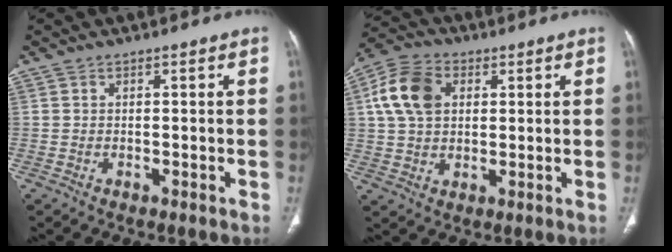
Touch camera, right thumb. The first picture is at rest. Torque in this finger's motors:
{"motor_torque": [-0.61, 0.76, 0.62, -0.61, 0.26]}